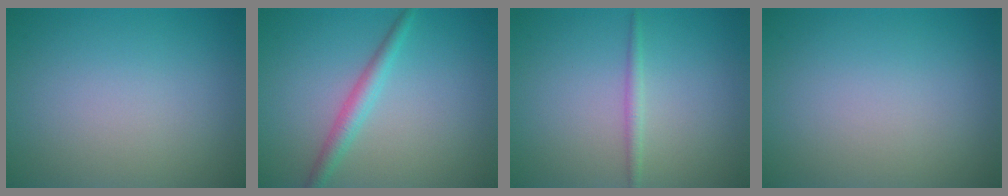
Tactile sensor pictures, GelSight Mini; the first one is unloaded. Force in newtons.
{"total": 2.3, "press": 2.3, "slide": 0.0}
{"total": 1.2, "press": 1.2, "slide": 0.0}
{"total": 0.0}